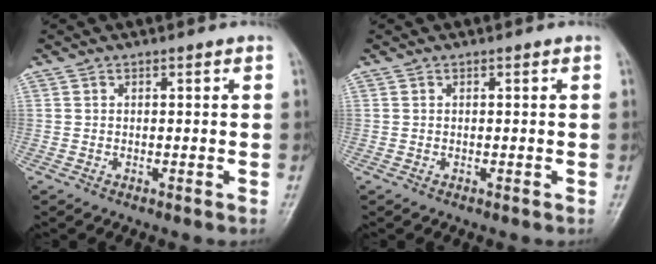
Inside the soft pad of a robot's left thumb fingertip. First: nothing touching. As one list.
[{"total": 0.0}]